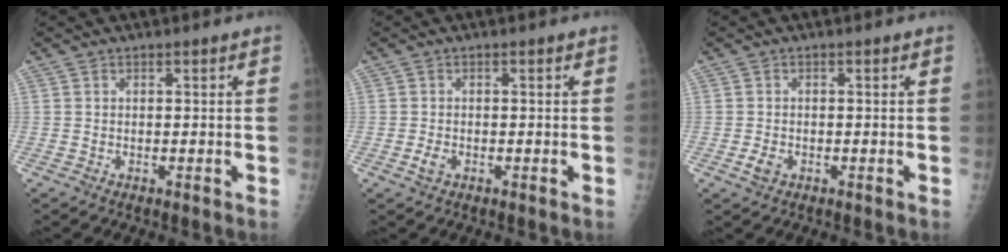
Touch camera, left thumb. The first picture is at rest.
{"total": 1.7, "force": [-0.6, 1.1, 1.1], "torque": [-0.022, 0.000, -0.012]}
{"total": 2.0, "force": [-0.7, 1.4, 1.2], "torque": [-0.022, 0.000, -0.013]}